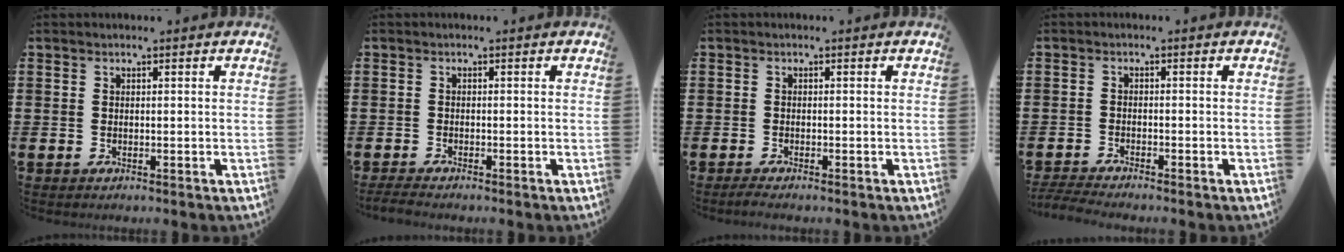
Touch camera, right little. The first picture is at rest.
{"total": 1.0, "force": [-0.8, 0.1, 0.7], "torque": [-0.012, -0.001, -0.015]}
{"total": 0.9, "force": [-0.7, 0.1, 0.6], "torque": [-0.010, -0.003, -0.013]}
{"total": 1.8, "force": [-1.6, 0.0, 0.7], "torque": [-0.012, 0.002, -0.031]}